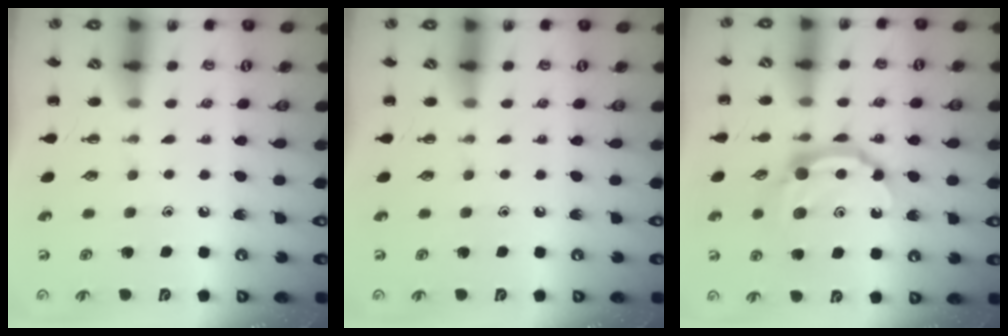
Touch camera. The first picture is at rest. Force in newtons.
{"total": 0.0}
{"total": 11.6, "press": 11.6, "slide": 0.7}